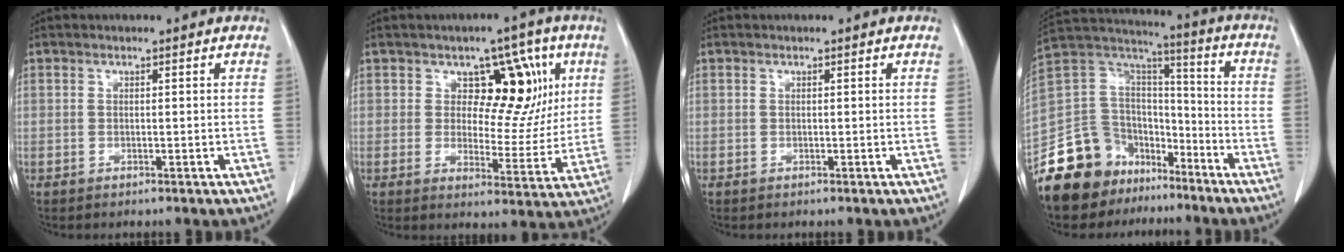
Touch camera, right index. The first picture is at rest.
{"total": 10.2, "force": [3.8, 6.4, 6.9], "torque": [-0.068, 0.019, 0.057]}
{"total": 0.0}
{"total": 18.5, "force": [-13.5, 11.7, 5.2], "torque": [-0.103, 0.079, -0.230]}